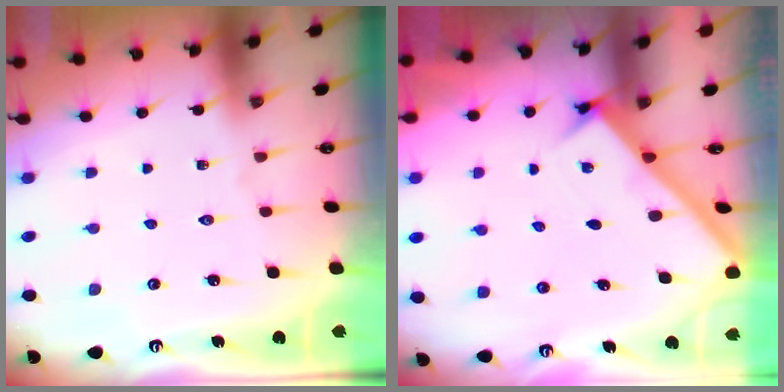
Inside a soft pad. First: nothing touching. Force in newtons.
{"total": 2.3, "press": 2.3, "slide": 0.3}